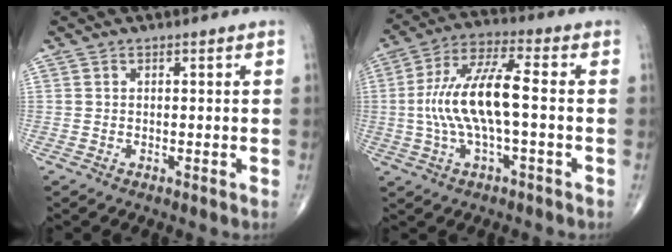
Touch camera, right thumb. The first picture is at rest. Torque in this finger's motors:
{"motor_torque": [-0.06, 0.76, 1.49, -0.30, 0.55]}